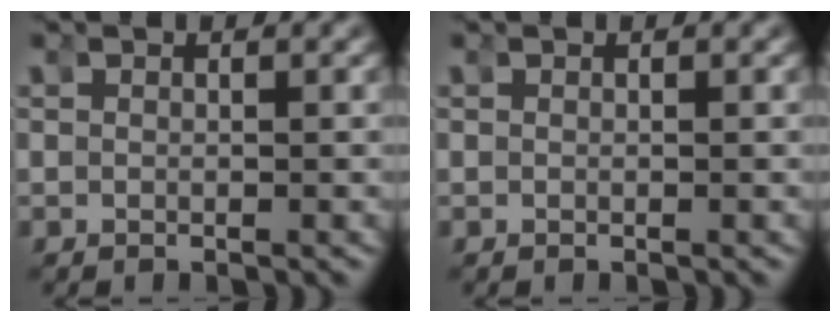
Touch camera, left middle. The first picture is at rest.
{"total": 0.0}